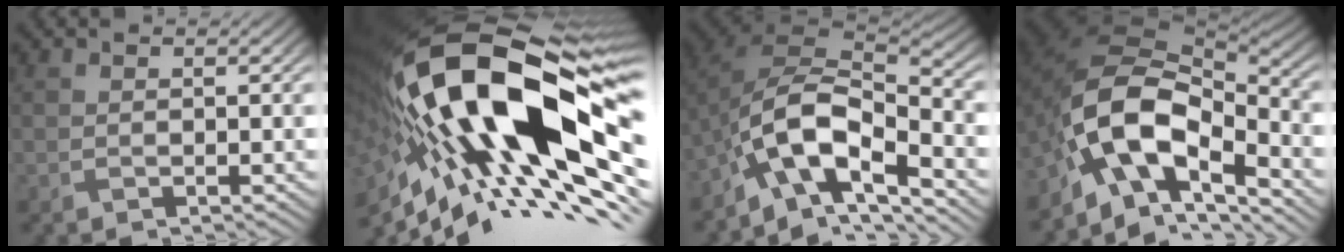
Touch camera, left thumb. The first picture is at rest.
{"total": 23.1, "force": [-2.0, 9.7, 20.8], "torque": [-0.404, -0.029, -0.044]}
{"total": 11.8, "force": [-6.2, 5.5, 8.5], "torque": [-0.156, -0.008, -0.129]}
{"total": 13.4, "force": [-5.4, 7.4, 9.9], "torque": [-0.187, -0.015, -0.110]}